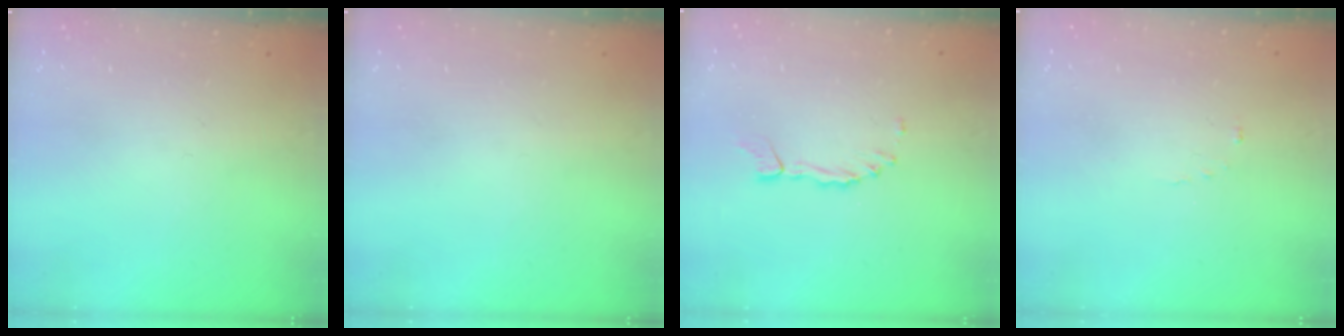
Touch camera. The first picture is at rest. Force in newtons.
{"total": 0.0}
{"total": 1.7, "press": 1.6, "slide": 0.2}
{"total": 2.6, "press": 2.6, "slide": 0.3}